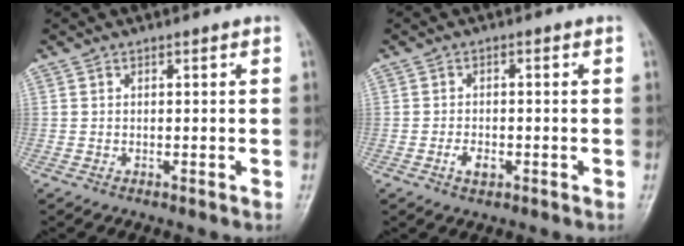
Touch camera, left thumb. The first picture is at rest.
{"total": 2.8, "force": [-1.1, 1.7, 1.9], "torque": [-0.029, 0.005, -0.019]}